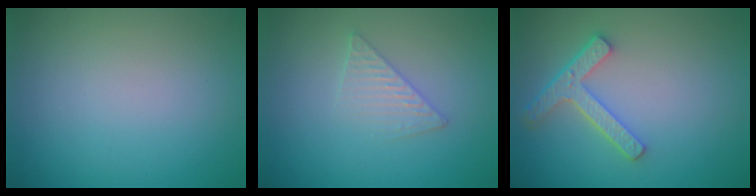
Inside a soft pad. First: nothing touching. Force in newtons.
{"total": 2.0, "press": 2.0, "slide": 0.2}
{"total": 3.9, "press": 3.1, "slide": 2.3}